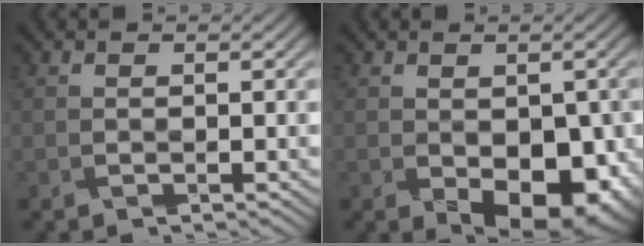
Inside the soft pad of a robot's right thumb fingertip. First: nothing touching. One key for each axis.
{"total": 10.5, "fx": -3.3, "fy": 6.1, "fz": 7.9, "tx": -0.098, "ty": -0.037, "tz": -0.018}